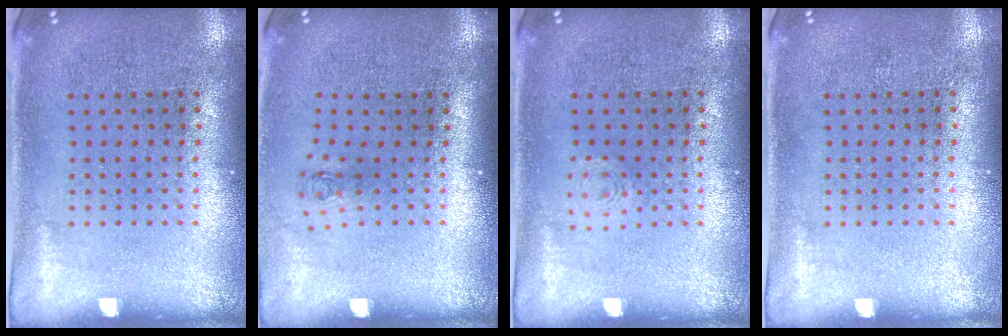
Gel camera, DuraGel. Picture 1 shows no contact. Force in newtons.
{"total": 0.7, "press": 0.3, "slide": 0.7}
{"total": 0.6, "press": 0.6, "slide": 0.1}
{"total": 0.0}